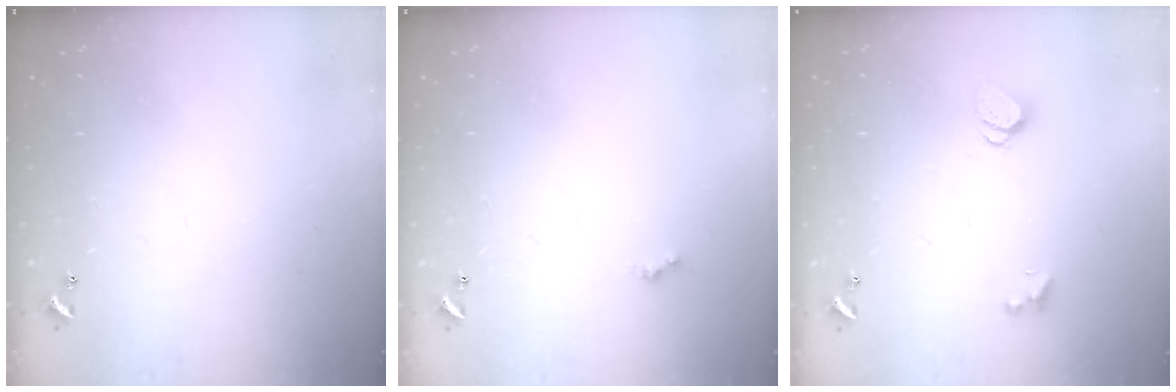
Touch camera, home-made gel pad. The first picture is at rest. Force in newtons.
{"total": 0.8, "press": 0.5, "slide": 0.5}
{"total": 1.2, "press": 1.1, "slide": 0.5}